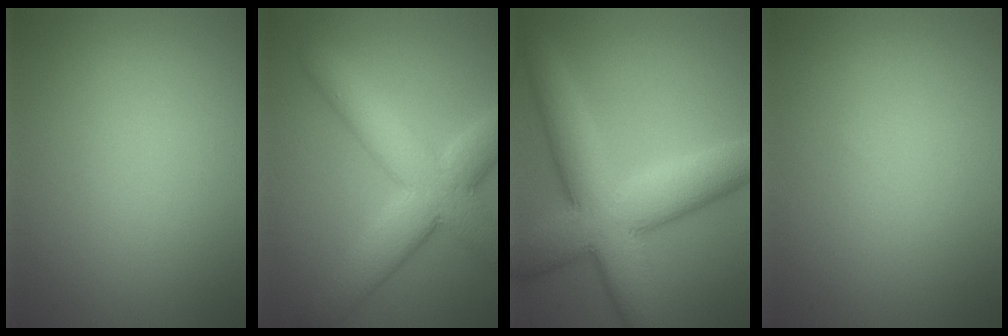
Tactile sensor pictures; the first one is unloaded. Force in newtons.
{"total": 8.6, "press": 8.6, "slide": 0.6}
{"total": 10.5, "press": 10.5, "slide": 0.4}
{"total": 0.0}